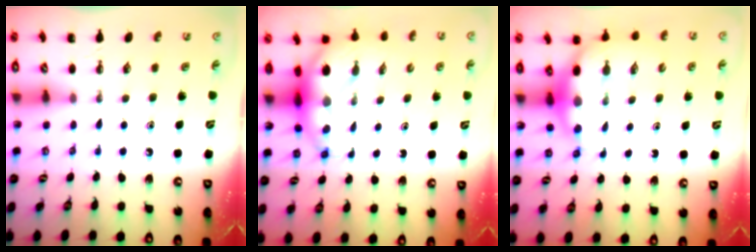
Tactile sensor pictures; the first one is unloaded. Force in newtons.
{"total": 6.7, "press": 6.5, "slide": 1.5}
{"total": 6.7, "press": 6.6, "slide": 1.6}